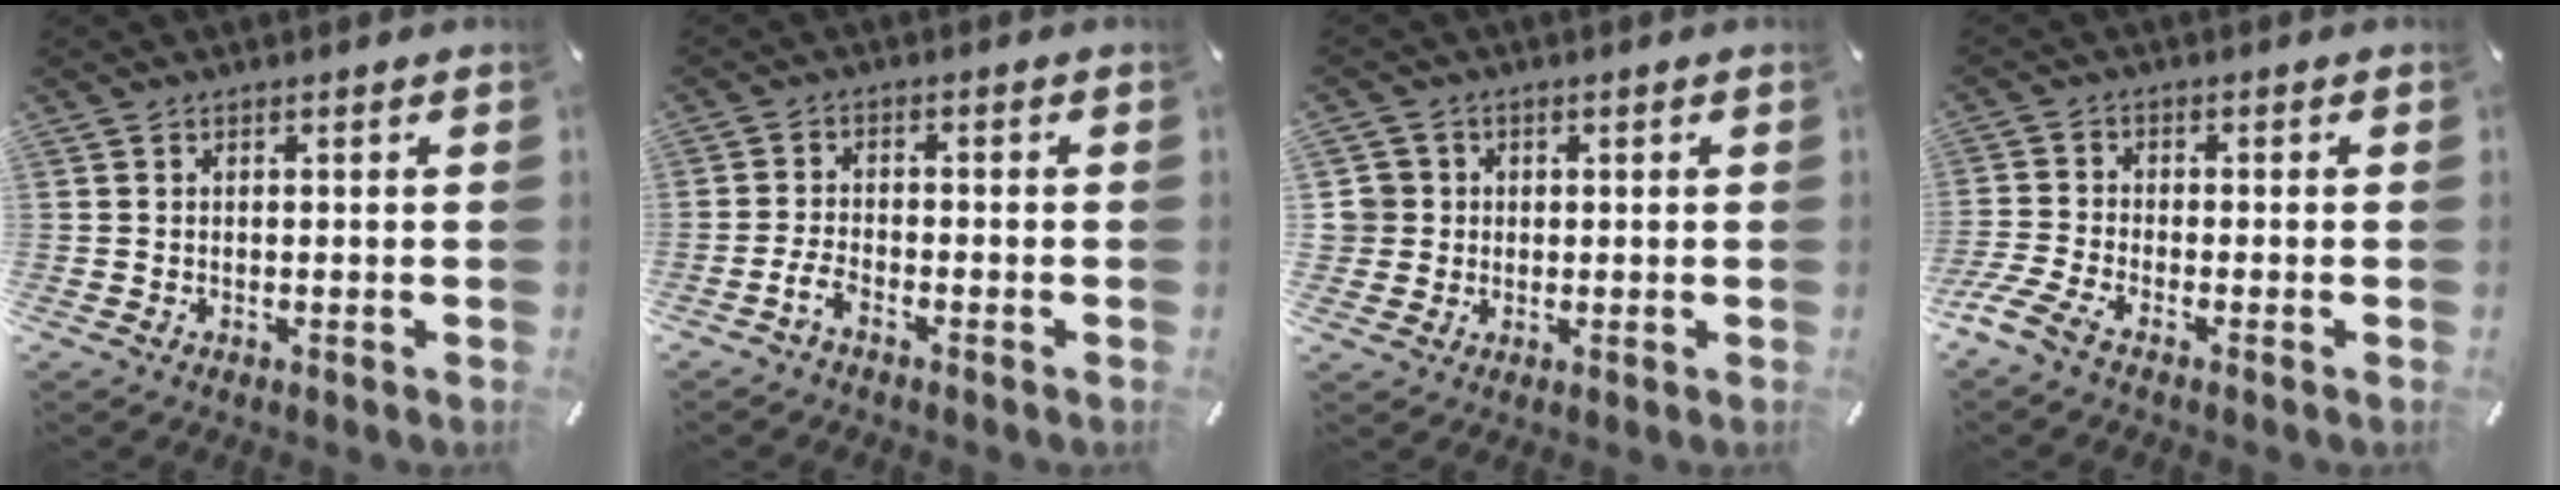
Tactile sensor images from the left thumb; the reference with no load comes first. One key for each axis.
{"total": 3.3, "fx": -2.4, "fy": 1.0, "fz": 2.1, "tx": -0.050, "ty": 0.005, "tz": -0.046}
{"total": 5.1, "fx": 0.7, "fy": 5.1, "fz": 0.4, "tx": -0.011, "ty": 0.008, "tz": 0.016}
{"total": 4.8, "fx": -3.2, "fy": 1.6, "fz": 3.1, "tx": -0.083, "ty": 0.000, "tz": -0.064}